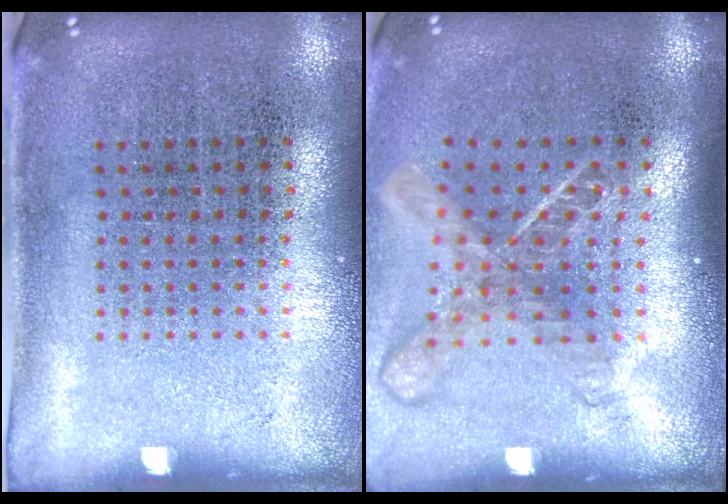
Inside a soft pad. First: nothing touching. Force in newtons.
{"total": 1.8, "press": 1.4, "slide": 1.1}